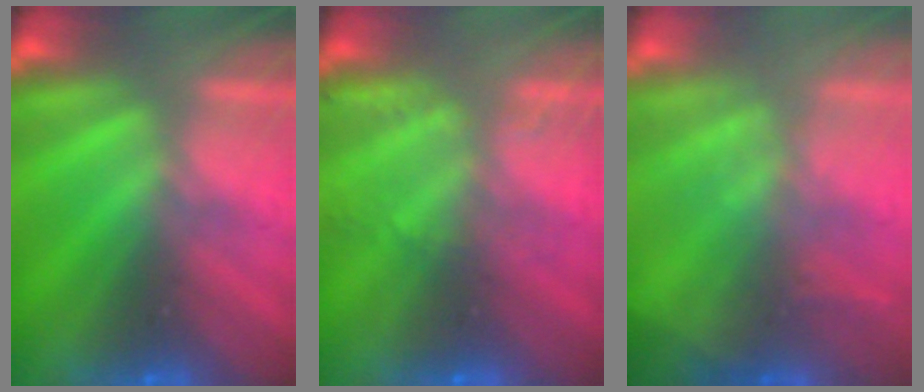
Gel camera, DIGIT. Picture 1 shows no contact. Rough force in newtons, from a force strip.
{"total": 2.2}
{"total": 2.5}